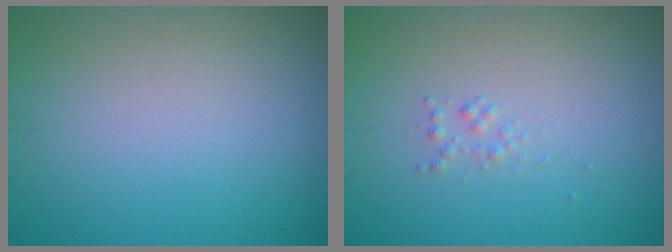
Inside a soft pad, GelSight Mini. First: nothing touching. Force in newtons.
{"total": 0.7, "press": 0.7, "slide": 0.0}